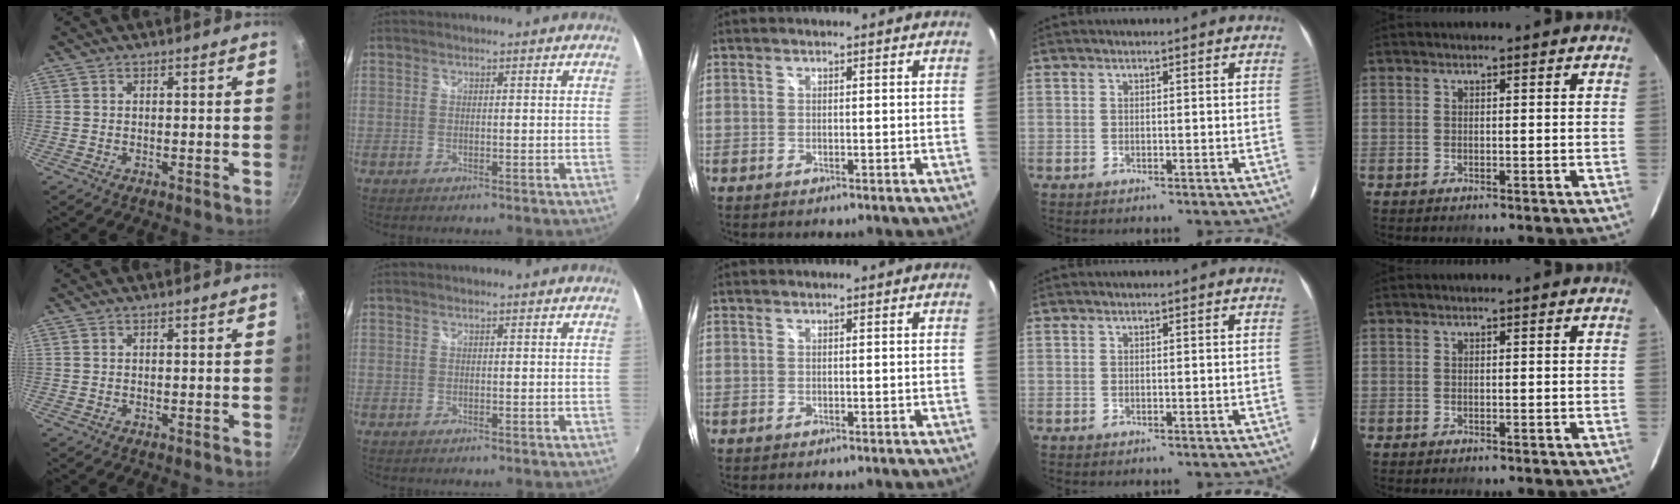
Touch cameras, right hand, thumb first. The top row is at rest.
{}